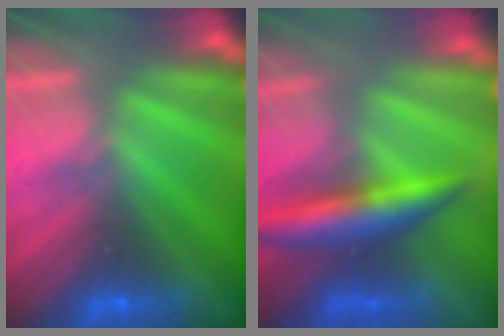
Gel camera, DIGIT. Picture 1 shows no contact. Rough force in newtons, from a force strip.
{"total": 7.3}